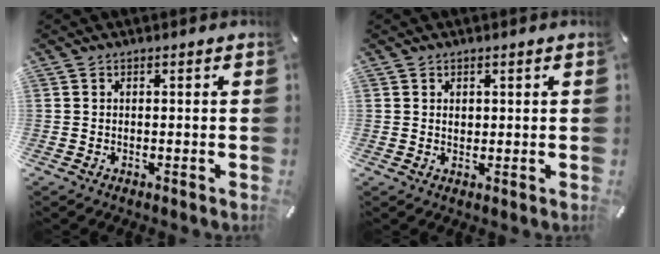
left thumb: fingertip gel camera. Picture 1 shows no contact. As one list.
[{"total": 1.4, "force": [0.6, 1.1, 0.6], "torque": [-0.005, -0.001, 0.008]}]